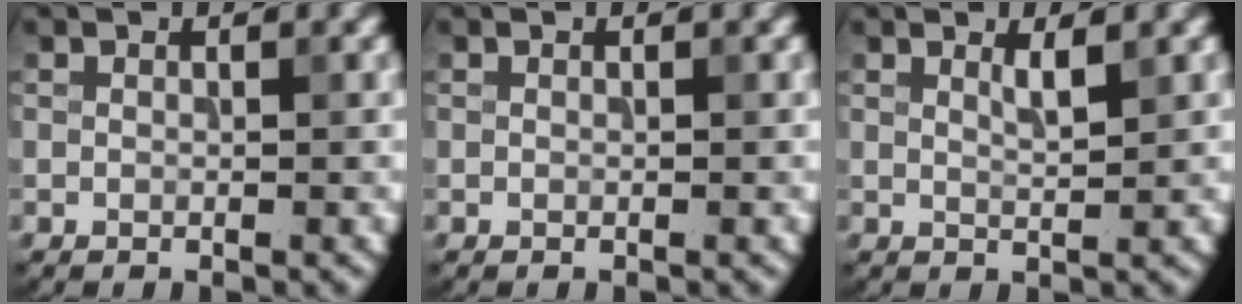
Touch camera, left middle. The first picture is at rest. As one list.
[{"total": 0.0}, {"total": 1.0, "force": [0.7, 0.1, 0.7], "torque": [-0.009, 0.001, 0.014]}]